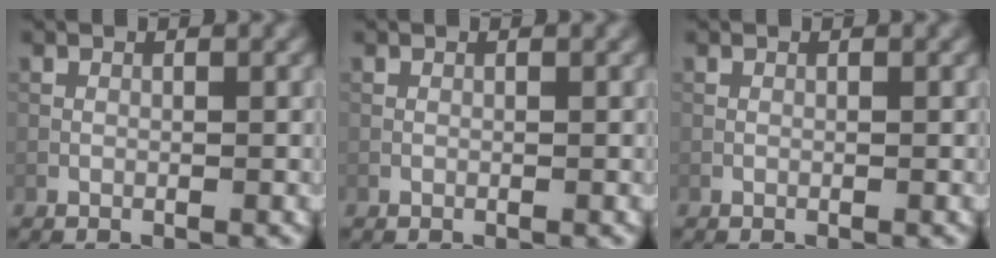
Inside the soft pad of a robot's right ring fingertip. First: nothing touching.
{"total": 0.0}
{"total": 0.0}